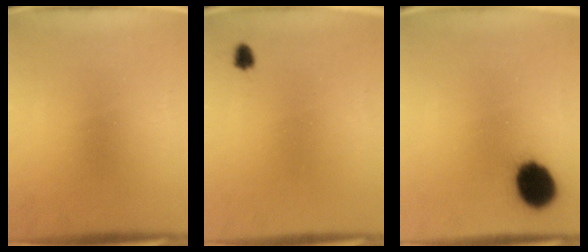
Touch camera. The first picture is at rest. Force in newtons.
{"total": 1.5}
{"total": 11.1}